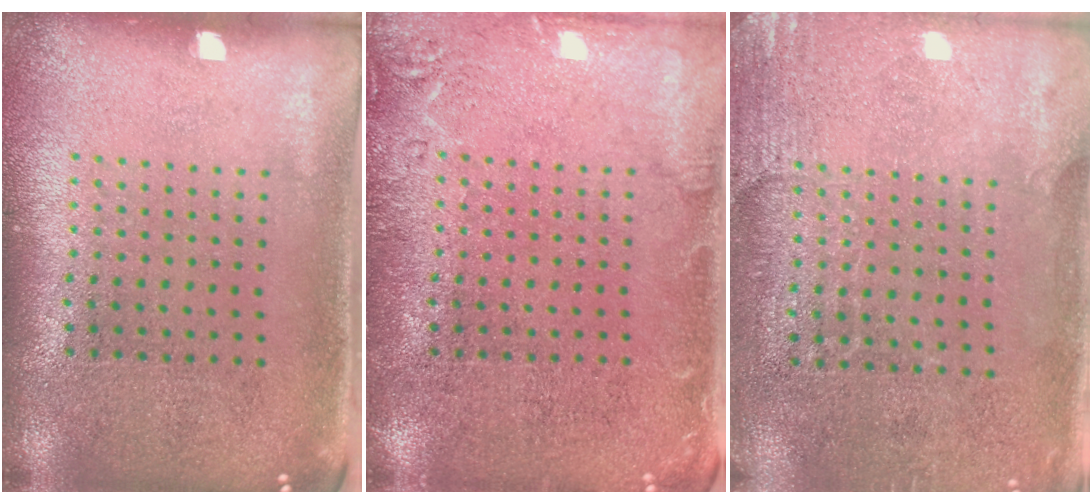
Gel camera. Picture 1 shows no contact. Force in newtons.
{"total": 2.2, "press": 2.2, "slide": 0.4}
{"total": 2.7, "press": 2.5, "slide": 1.1}